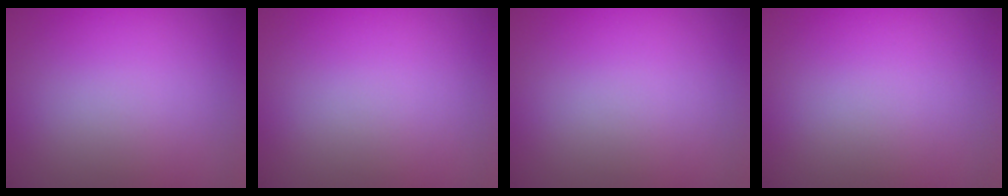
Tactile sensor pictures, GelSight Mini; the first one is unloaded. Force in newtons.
{"total": 0.0}
{"total": 0.0}
{"total": 0.0}